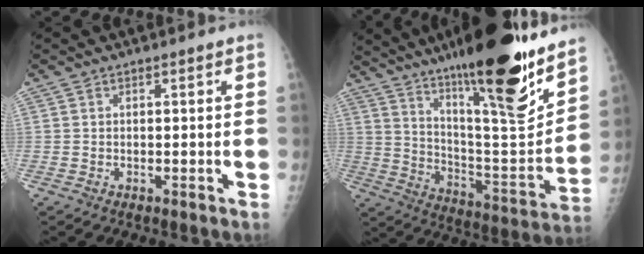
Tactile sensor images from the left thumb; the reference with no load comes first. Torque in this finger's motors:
{"motor_torque": [2.95, 1.46, 1.51, -1.26, 0.59]}